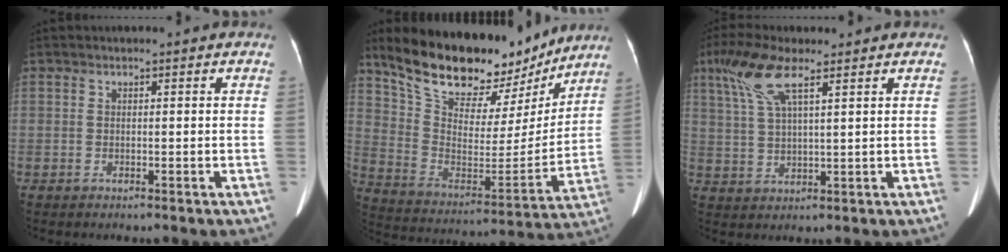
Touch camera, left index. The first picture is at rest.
{"total": 23.4, "force": [19.7, 7.5, 10.0], "torque": [-0.171, -0.019, 0.309]}
{"total": 7.3, "force": [4.1, 1.2, 6.0], "torque": [-0.131, 0.011, 0.088]}